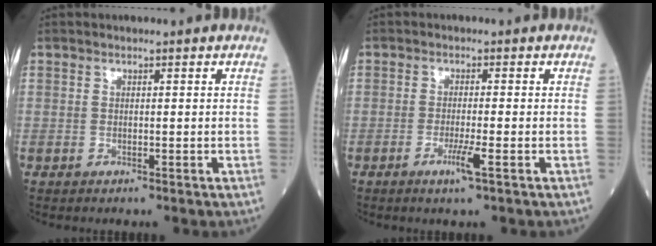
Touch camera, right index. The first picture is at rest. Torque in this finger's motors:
{"motor_torque": [0.54, -0.10, 0.23, 0.07]}